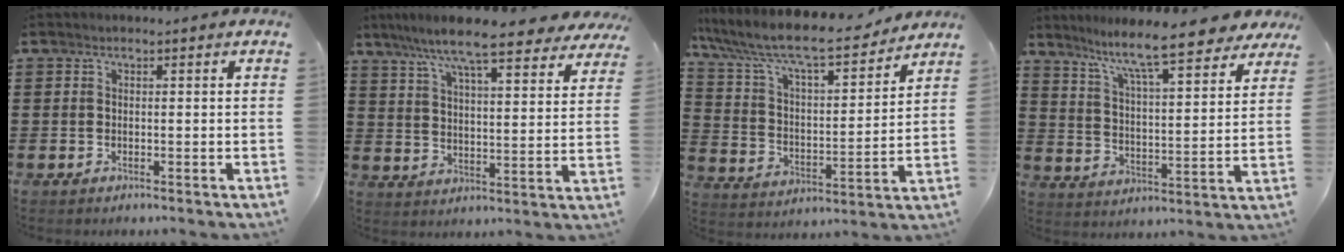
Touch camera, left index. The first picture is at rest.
{"total": 9.9, "force": [8.5, 0.6, 5.0], "torque": [-0.122, -0.042, 0.143]}
{"total": 9.8, "force": [8.5, 1.3, 4.8], "torque": [-0.129, -0.053, 0.140]}
{"total": 9.3, "force": [8.0, 0.3, 4.7], "torque": [-0.114, -0.048, 0.131]}